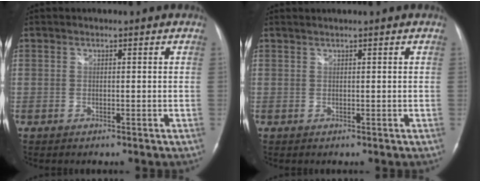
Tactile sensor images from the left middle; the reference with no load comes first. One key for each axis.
{"total": 0.8, "fx": 0.7, "fy": -0.2, "fz": 0.4, "tx": -0.011, "ty": 0.008, "tz": 0.018}